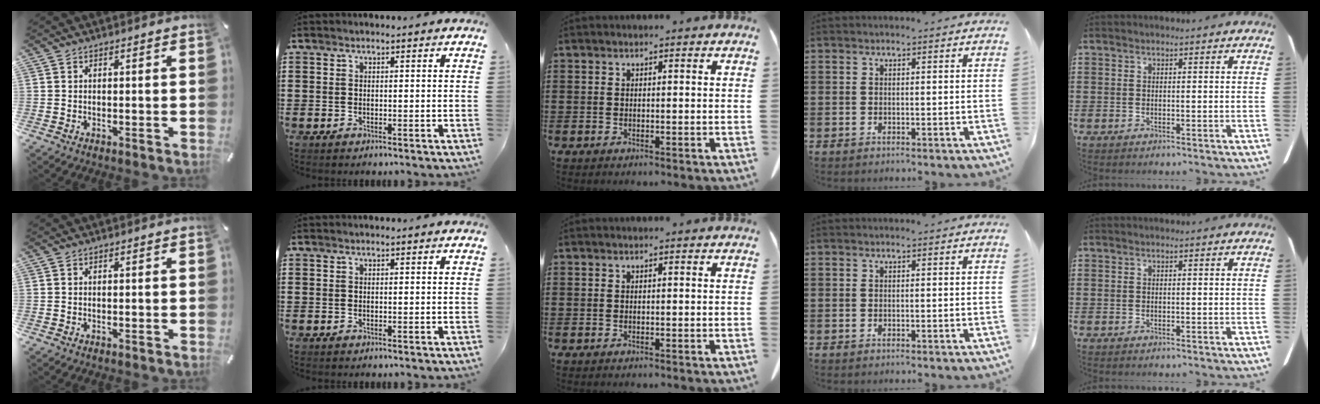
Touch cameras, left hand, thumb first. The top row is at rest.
{}